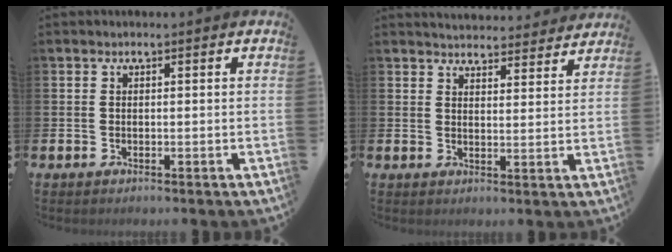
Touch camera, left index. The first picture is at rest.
{"total": 4.5, "force": [4.5, 0.6, 0.0], "torque": [-0.001, -0.033, 0.079]}